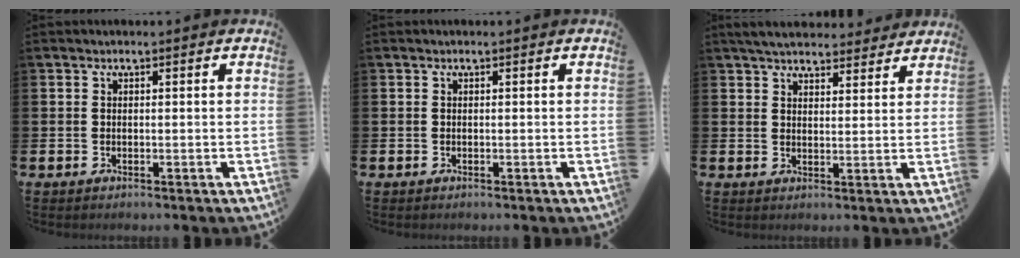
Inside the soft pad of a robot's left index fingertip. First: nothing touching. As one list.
[{"total": 0.0}, {"total": 4.9, "force": [4.7, 1.1, 1.0], "torque": [-0.027, -0.020, 0.085]}]